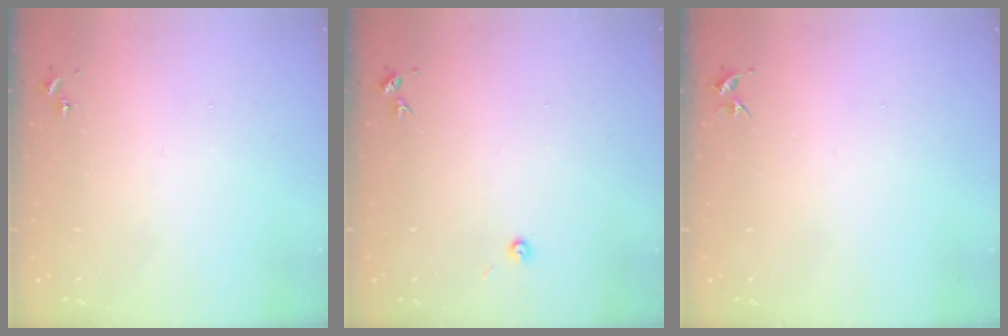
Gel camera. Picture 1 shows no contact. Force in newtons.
{"total": 3.0, "press": 3.0, "slide": 0.3}
{"total": 3.3, "press": 3.3, "slide": 0.4}